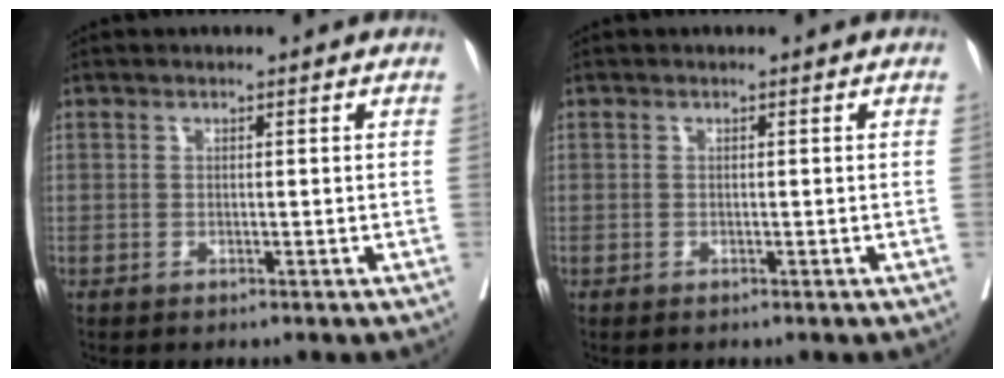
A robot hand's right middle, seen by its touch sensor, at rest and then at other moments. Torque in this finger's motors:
{"motor_torque": [1.07, -1.07, 0.16, 0.09]}